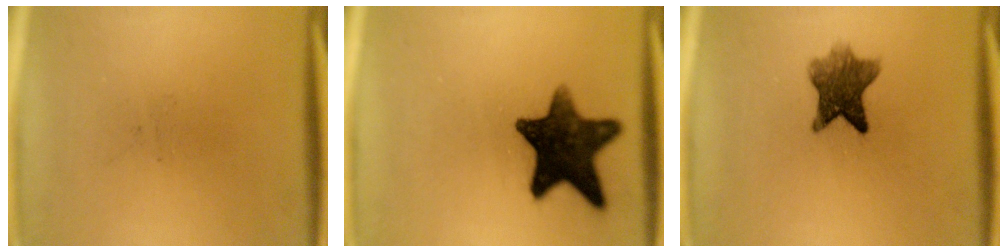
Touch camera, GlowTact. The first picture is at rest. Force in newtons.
{"total": 14.2}
{"total": 7.2}